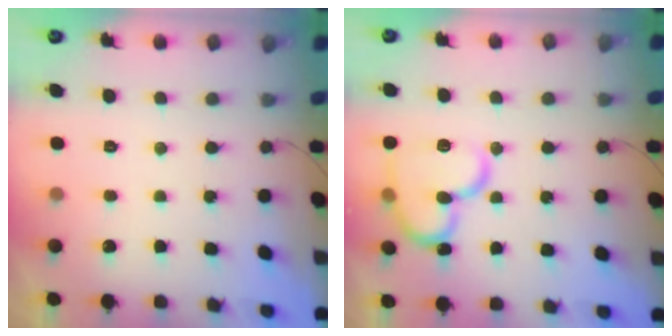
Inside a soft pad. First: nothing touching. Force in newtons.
{"total": 16.0, "press": 15.9, "slide": 2.2}